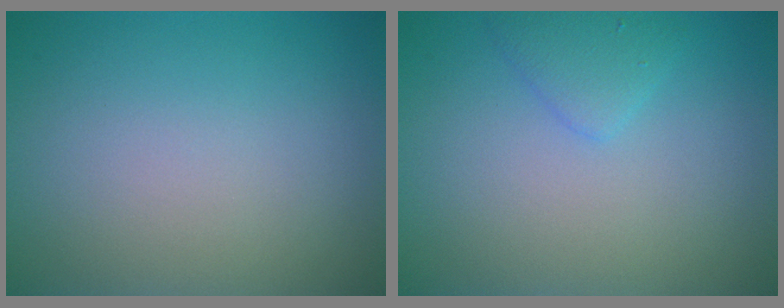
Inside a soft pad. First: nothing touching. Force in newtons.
{"total": 1.7, "press": 1.7, "slide": 0.1}